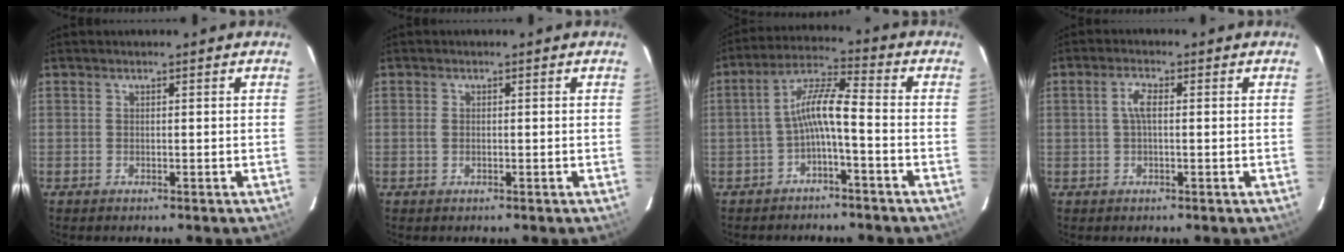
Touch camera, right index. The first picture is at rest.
{"total": 0.9, "force": [-0.1, 0.7, 0.7], "torque": [-0.015, -0.002, -0.002]}
{"total": 6.9, "force": [-2.5, 0.9, 6.4], "torque": [-0.144, 0.019, -0.045]}
{"total": 2.8, "force": [0.2, 0.9, 2.6], "torque": [-0.055, 0.007, 0.003]}